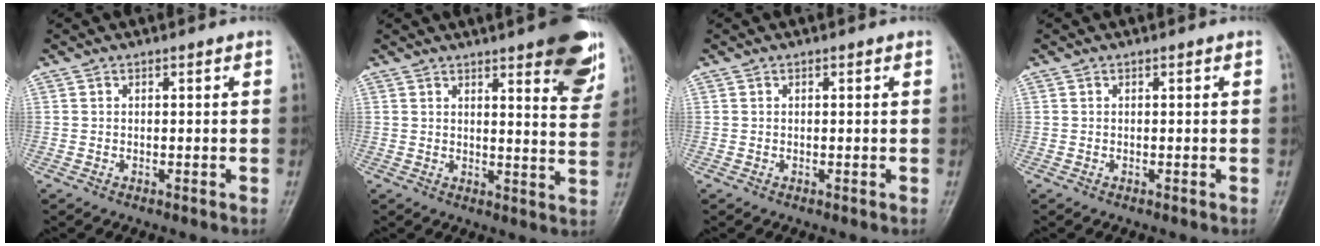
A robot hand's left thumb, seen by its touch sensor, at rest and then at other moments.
{"total": 13.1, "force": [7.7, 3.3, 10.1], "torque": [-0.096, -0.038, 0.092]}
{"total": 0.0}
{"total": 0.0}